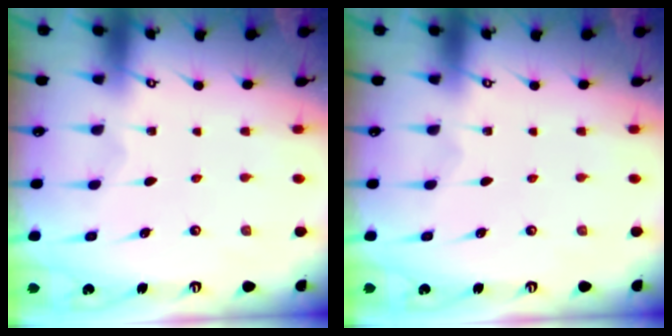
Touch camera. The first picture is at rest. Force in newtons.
{"total": 0.0}